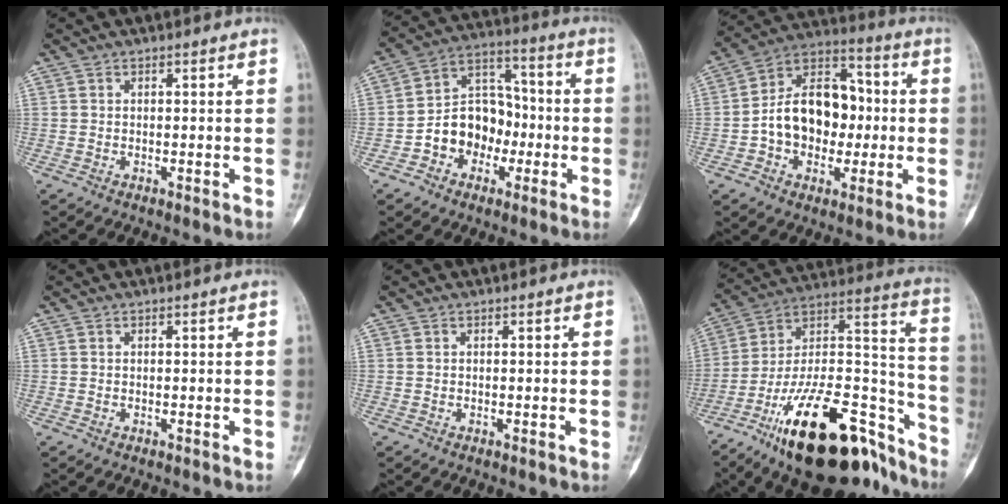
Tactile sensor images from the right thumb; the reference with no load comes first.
{"total": 12.8, "force": [-3.7, 10.1, 6.9], "torque": [-0.064, 0.056, -0.070]}
{"total": 17.0, "force": [-1.4, 12.2, 11.7], "torque": [-0.143, 0.042, -0.027]}
{"total": 0.0}
{"total": 0.0}
{"total": 31.6, "force": [-20.5, 12.3, 20.7], "torque": [-0.256, 0.103, -0.336]}